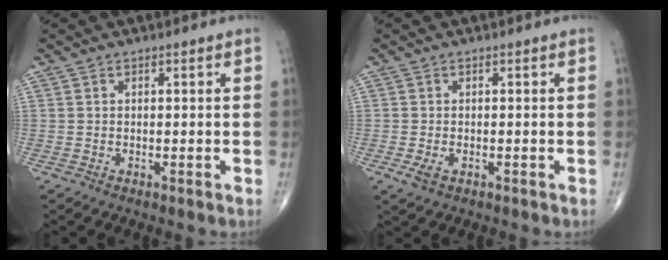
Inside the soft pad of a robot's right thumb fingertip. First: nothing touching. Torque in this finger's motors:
{"motor_torque": [0.56, 0.20, -0.28, -0.25, 0.00]}